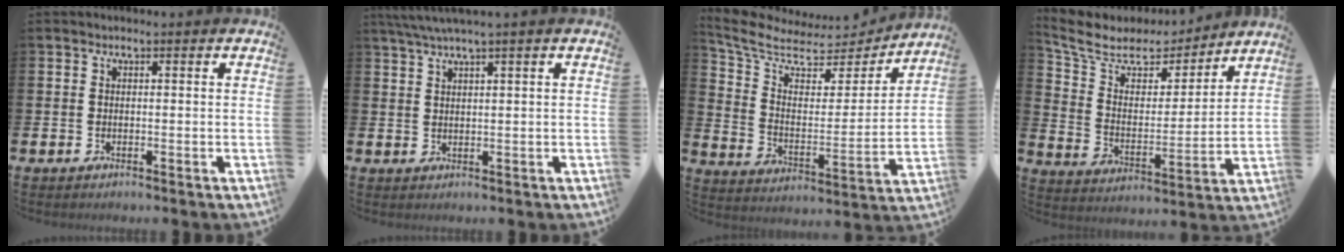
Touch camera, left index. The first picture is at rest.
{"total": 3.1, "force": [2.5, -0.5, 1.8], "torque": [-0.042, -0.002, 0.045]}
{"total": 7.5, "force": [6.6, 3.1, 2.0], "torque": [-0.079, -0.052, 0.109]}
{"total": 7.4, "force": [6.2, 3.7, 1.7], "torque": [-0.076, -0.041, 0.106]}